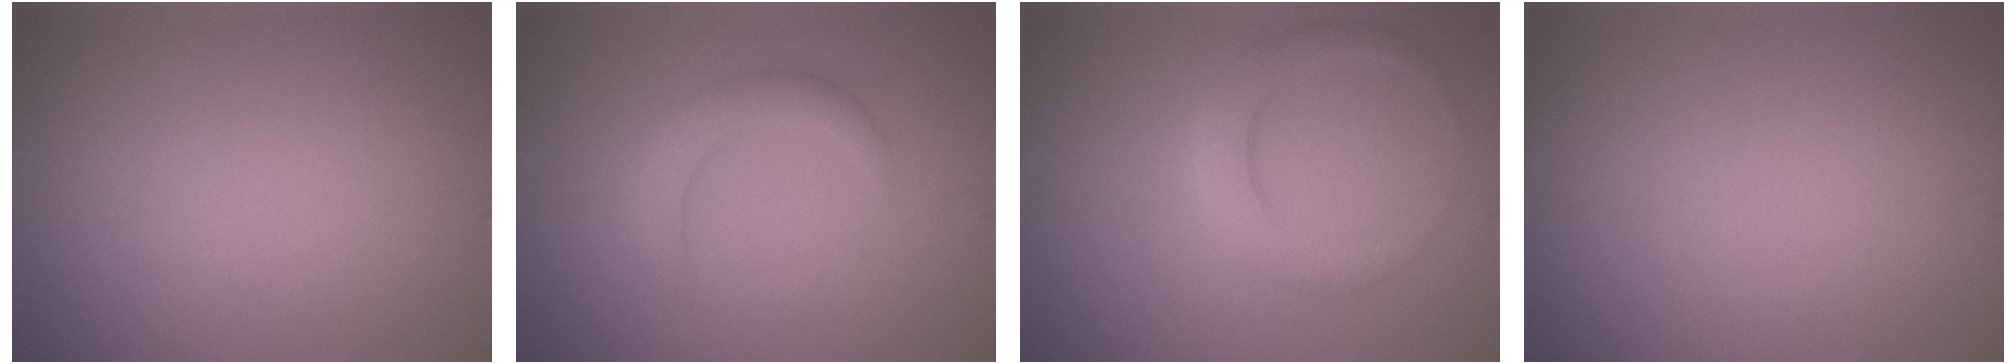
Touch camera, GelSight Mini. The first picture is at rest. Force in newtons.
{"total": 2.4, "press": 2.4, "slide": 0.0}
{"total": 3.0, "press": 3.0, "slide": 0.1}
{"total": 0.0}